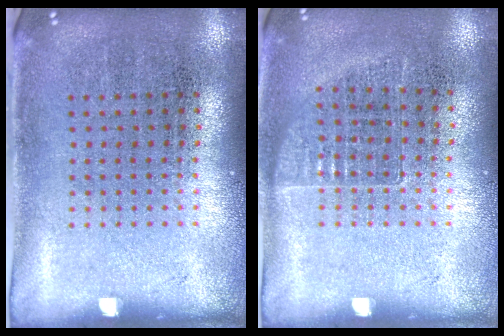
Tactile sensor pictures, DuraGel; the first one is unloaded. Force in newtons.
{"total": 0.7, "press": 0.7, "slide": 0.1}